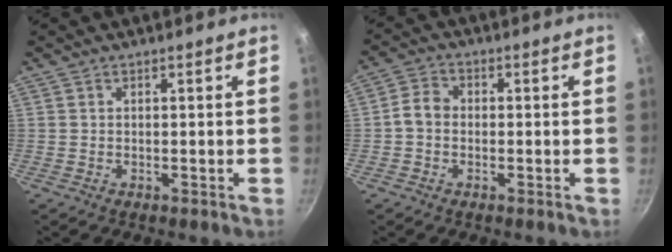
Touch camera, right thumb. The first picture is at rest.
{"total": 3.9, "force": [-0.6, 3.1, 2.2], "torque": [-0.037, 0.016, -0.023]}